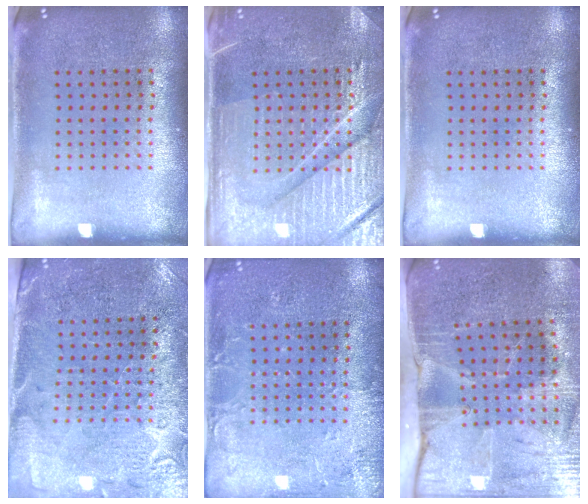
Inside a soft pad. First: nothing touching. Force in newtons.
{"total": 4.5, "press": 4.3, "slide": 1.3}
{"total": 0.0}
{"total": 3.0, "press": 2.9, "slide": 1.0}
{"total": 2.9, "press": 2.9, "slide": 0.4}
{"total": 4.2, "press": 3.6, "slide": 2.2}